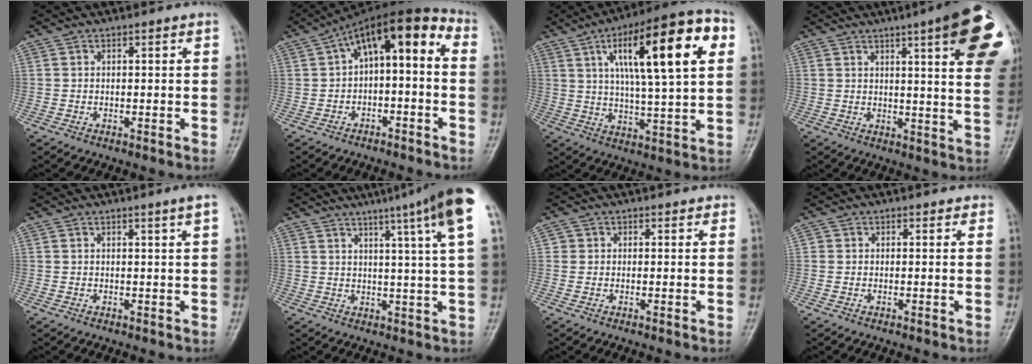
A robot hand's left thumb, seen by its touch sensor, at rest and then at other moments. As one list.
[{"total": 11.7, "force": [0.7, 5.3, 10.4], "torque": [-0.139, 0.062, -0.002]}, {"total": 21.6, "force": [7.3, 5.6, 19.6], "torque": [-0.286, 0.004, 0.106]}, {"total": 19.2, "force": [8.3, 3.4, 17.0], "torque": [-0.191, -0.020, 0.093]}, {"total": 1.8, "force": [1.0, -0.7, 1.3], "torque": [-0.023, -0.008, 0.016]}, {"total": 15.1, "force": [8.6, -0.4, 12.4], "torque": [-0.171, -0.020, 0.093]}, {"total": 1.5, "force": [0.6, 1.4, -0.2], "torque": [0.017, -0.001, 0.001]}, {"total": 1.2, "force": [0.6, 1.0, -0.1], "torque": [0.017, -0.001, -0.001]}]